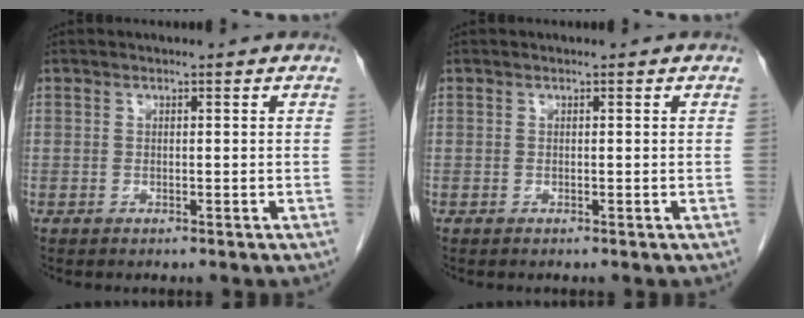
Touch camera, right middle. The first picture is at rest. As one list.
[{"total": 0.0}]